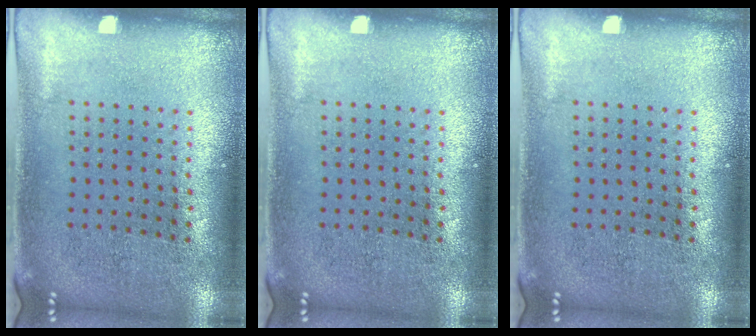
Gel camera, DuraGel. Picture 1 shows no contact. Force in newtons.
{"total": 0.0}
{"total": 0.0}